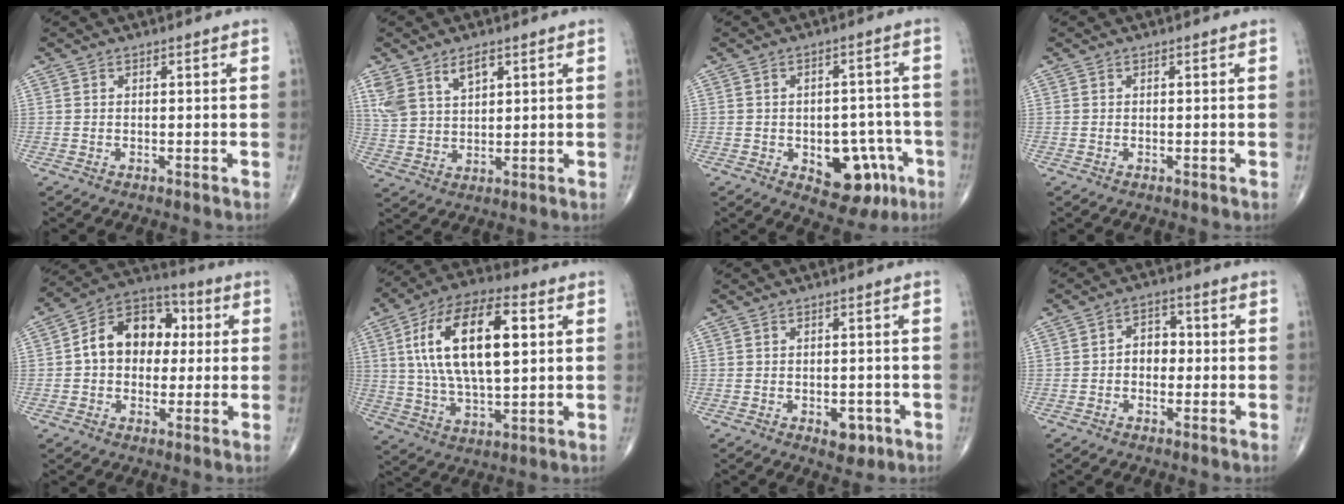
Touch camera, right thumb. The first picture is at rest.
{"total": 7.5, "force": [4.2, 4.1, 4.7], "torque": [-0.086, -0.012, 0.090]}
{"total": 11.9, "force": [-4.6, 7.3, 8.1], "torque": [-0.065, 0.033, -0.048]}
{"total": 0.0}
{"total": 14.2, "force": [1.5, 10.5, 9.4], "torque": [-0.111, 0.029, 0.013]}
{"total": 20.7, "force": [4.6, 9.4, 17.8], "torque": [-0.317, 0.006, 0.077]}
{"total": 3.9, "force": [-1.5, 2.3, 2.6], "torque": [-0.019, 0.004, -0.014]}
{"total": 4.9, "force": [-0.3, 3.6, 3.2], "torque": [-0.028, 0.018, -0.014]}